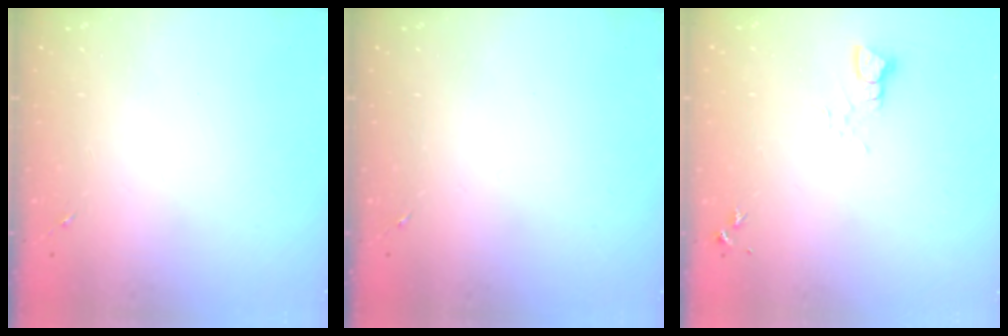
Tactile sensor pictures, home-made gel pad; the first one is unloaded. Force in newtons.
{"total": 0.0}
{"total": 3.0, "press": 3.0, "slide": 0.2}